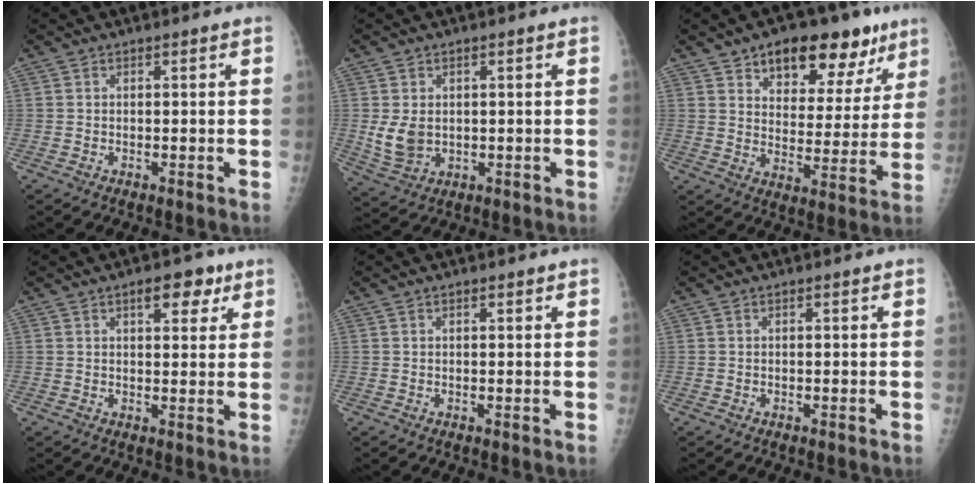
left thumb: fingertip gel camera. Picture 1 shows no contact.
{"total": 5.8, "force": [0.3, 4.3, 3.8], "torque": [-0.061, -0.011, 0.020]}
{"total": 17.1, "force": [10.4, 9.0, 10.2], "torque": [-0.077, -0.041, 0.148]}
{"total": 5.7, "force": [3.1, 2.9, 3.9], "torque": [-0.028, -0.010, 0.037]}
{"total": 0.6, "force": [0.4, 0.3, 0.4], "torque": [-0.006, -0.001, 0.005]}
{"total": 0.0}